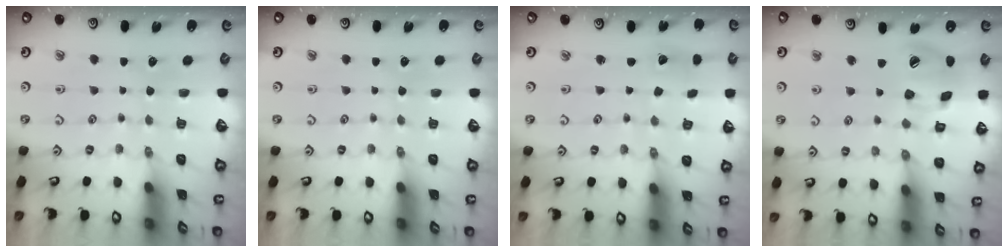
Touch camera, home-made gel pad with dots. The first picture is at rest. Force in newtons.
{"total": 0.0}
{"total": 1.8, "press": 1.7, "slide": 0.3}
{"total": 16.3, "press": 16.1, "slide": 2.4}